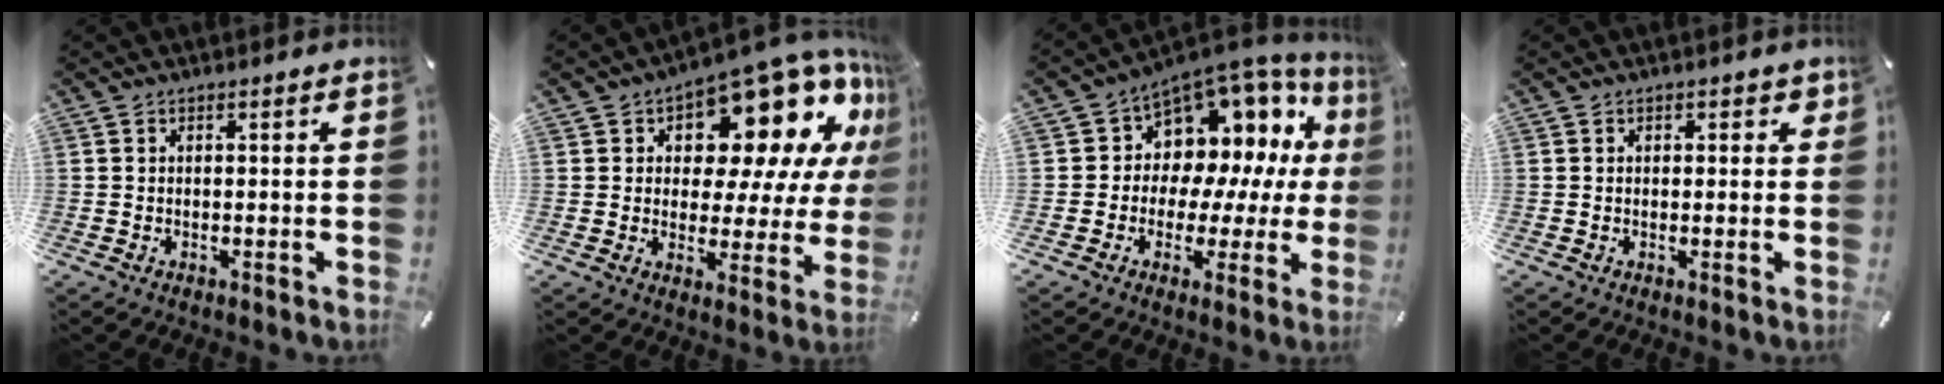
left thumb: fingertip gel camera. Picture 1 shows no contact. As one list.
[{"total": 16.5, "force": [10.5, 8.6, 9.4], "torque": [-0.126, -0.095, 0.175]}, {"total": 9.2, "force": [4.0, 7.8, 2.8], "torque": [-0.051, -0.059, 0.077]}, {"total": 1.1, "force": [0.3, 0.9, 0.5], "torque": [0.006, 0.000, -0.001]}]